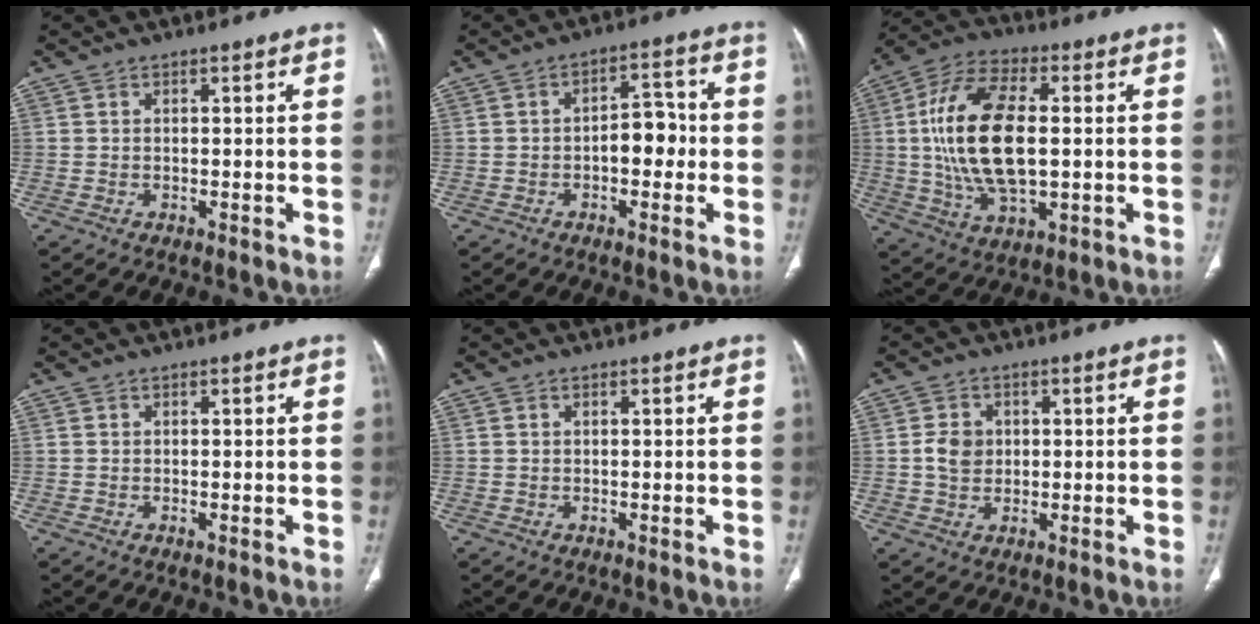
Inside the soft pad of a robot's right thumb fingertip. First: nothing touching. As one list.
[{"total": 6.2, "force": [-1.1, 3.7, 4.9], "torque": [-0.045, 0.027, -0.023]}, {"total": 19.1, "force": [0.9, 9.5, 16.6], "torque": [-0.323, 0.007, 0.018]}, {"total": 0.0}, {"total": 0.0}, {"total": 4.4, "force": [0.4, 3.7, 2.3], "torque": [-0.026, 0.001, 0.008]}]